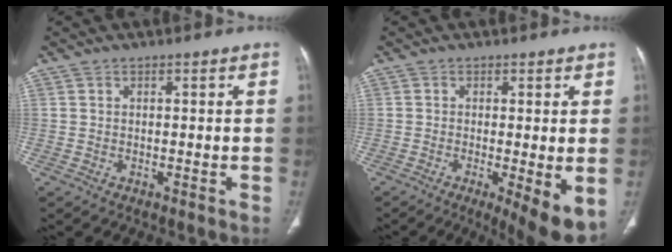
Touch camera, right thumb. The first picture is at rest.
{"total": 8.2, "force": [-2.3, 1.7, 7.7], "torque": [-0.113, -0.024, -0.035]}